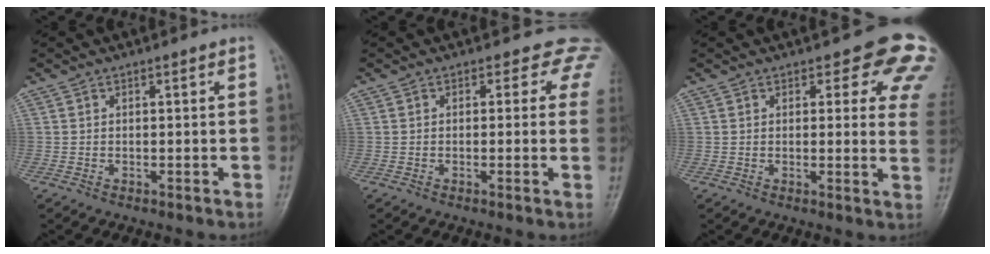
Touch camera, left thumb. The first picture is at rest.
{"total": 4.2, "force": [2.3, 3.1, 1.5], "torque": [0.018, -0.005, -0.004]}
{"total": 10.3, "force": [6.6, 4.4, 6.5], "torque": [-0.021, -0.029, 0.054]}